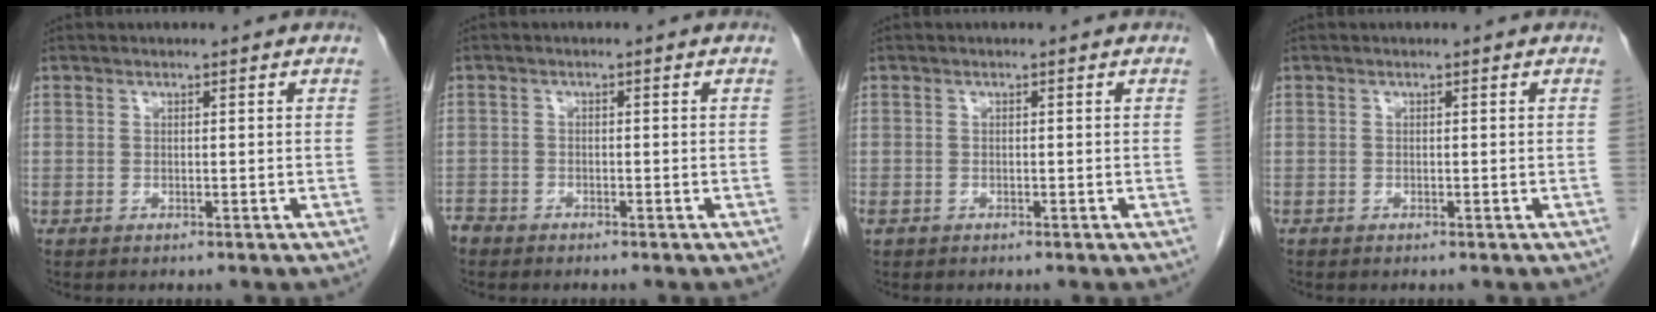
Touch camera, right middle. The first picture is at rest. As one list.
[{"total": 2.4, "force": [-2.2, 1.0, 0.0], "torque": [-0.001, 0.000, -0.042]}, {"total": 0.8, "force": [-0.5, 0.5, 0.3], "torque": [-0.009, 0.000, -0.005]}, {"total": 0.0}]